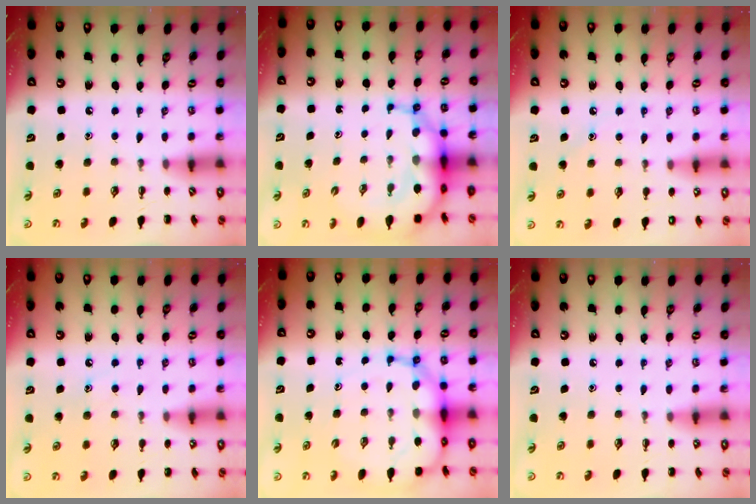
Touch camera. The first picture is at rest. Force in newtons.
{"total": 10.5, "press": 10.1, "slide": 2.8}
{"total": 7.7, "press": 7.4, "slide": 2.1}
{"total": 7.0, "press": 6.8, "slide": 1.3}
{"total": 14.2, "press": 13.6, "slide": 3.9}
{"total": 5.0, "press": 4.7, "slide": 1.7}